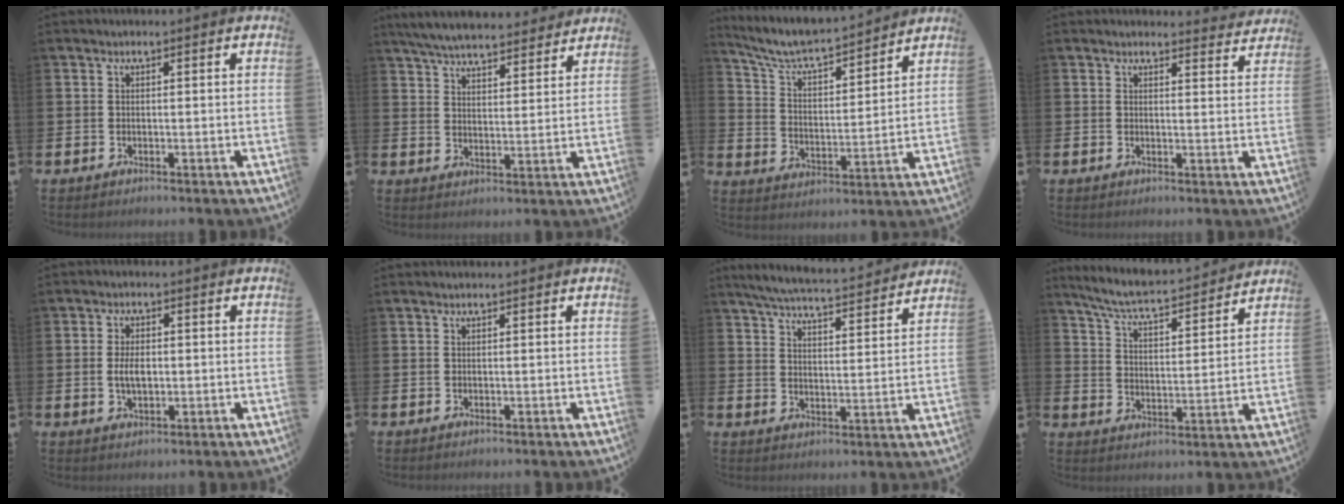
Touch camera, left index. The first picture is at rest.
{"total": 6.5, "force": [6.3, 1.0, 1.3], "torque": [-0.046, -0.034, 0.113]}
{"total": 7.2, "force": [6.8, 0.7, 2.2], "torque": [-0.077, -0.053, 0.116]}
{"total": 2.6, "force": [2.6, 0.4, 0.0], "torque": [0.012, -0.020, 0.043]}
{"total": 3.6, "force": [0.0, 2.0, 3.0], "torque": [-0.050, 0.004, -0.004]}
{"total": 0.0}
{"total": 6.0, "force": [5.8, 0.1, 1.4], "torque": [-0.052, -0.039, 0.101]}
{"total": 6.6, "force": [6.2, 0.5, 2.1], "torque": [-0.069, -0.045, 0.104]}